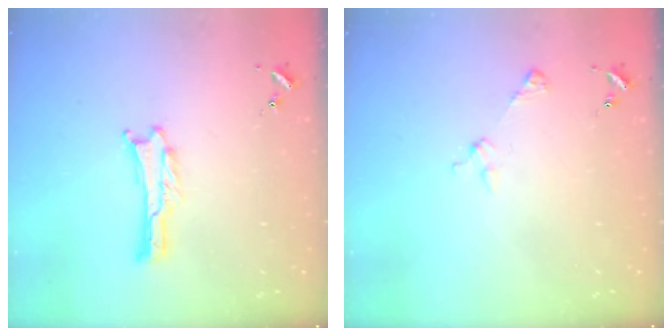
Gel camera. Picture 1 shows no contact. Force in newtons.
{"total": 2.9, "press": 2.9, "slide": 0.3}